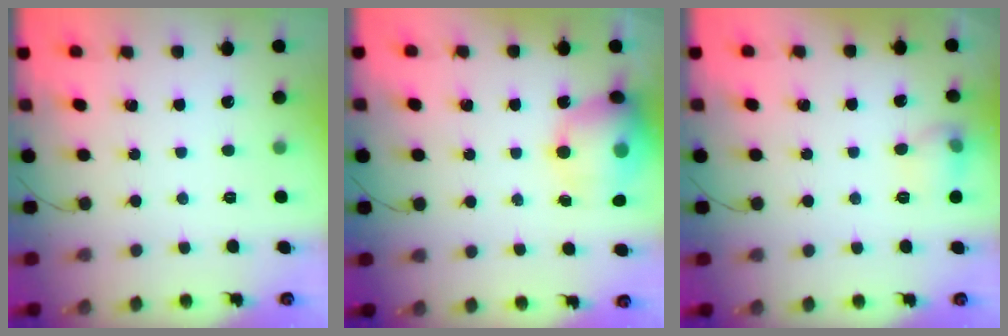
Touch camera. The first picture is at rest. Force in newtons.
{"total": 16.7, "press": 16.4, "slide": 3.1}
{"total": 7.8, "press": 7.7, "slide": 1.2}